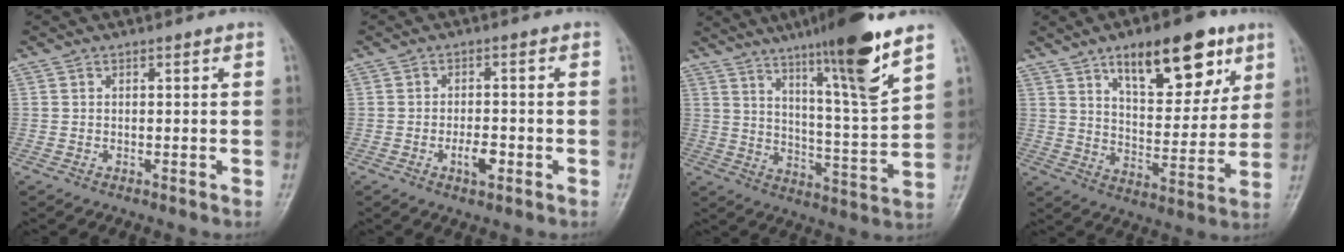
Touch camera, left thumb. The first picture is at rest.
{"total": 3.8, "force": [-1.7, 1.7, 3.0], "torque": [-0.046, 0.006, -0.025]}
{"total": 17.1, "force": [11.0, 0.8, 13.1], "torque": [-0.195, -0.061, 0.176]}
{"total": 17.8, "force": [9.8, 7.6, 12.7], "torque": [-0.140, -0.044, 0.154]}